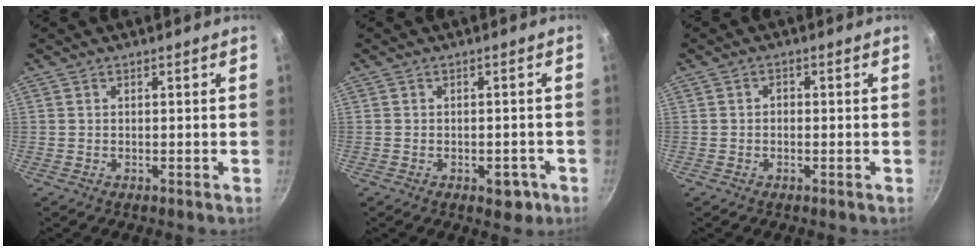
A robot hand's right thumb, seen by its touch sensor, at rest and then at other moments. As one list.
[{"total": 3.9, "force": [-1.8, 2.3, 2.6], "torque": [-0.014, 0.018, -0.012]}, {"total": 1.4, "force": [-0.2, 1.1, 0.8], "torque": [-0.011, 0.006, -0.006]}]